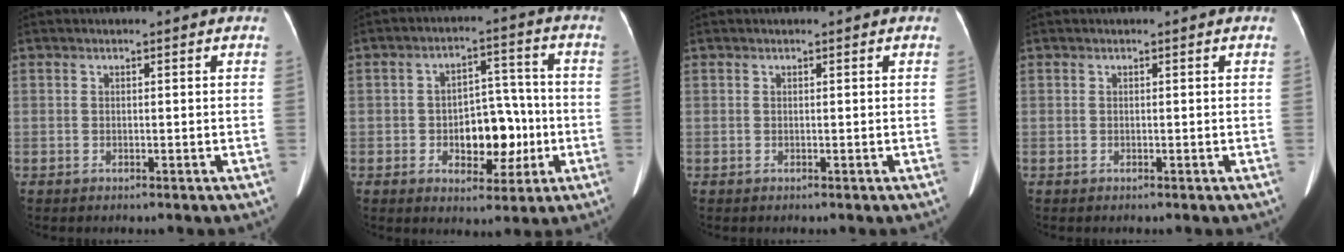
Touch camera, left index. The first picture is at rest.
{"total": 9.2, "force": [-2.0, 5.2, 7.3], "torque": [-0.105, 0.025, -0.022]}
{"total": 0.0}
{"total": 0.0}